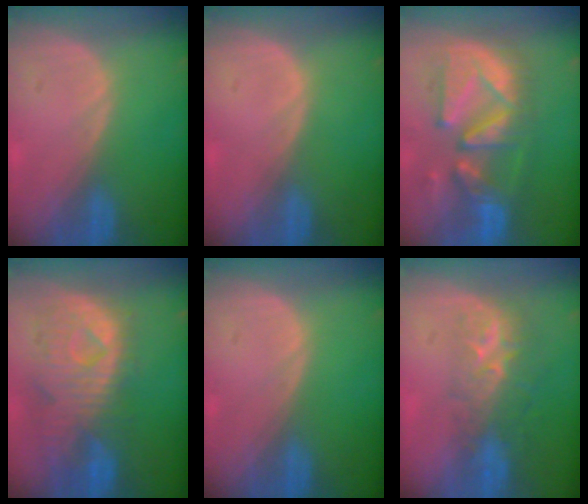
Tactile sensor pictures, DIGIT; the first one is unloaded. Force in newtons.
{"total": 0.0}
{"total": 11.5, "press": 10.8, "slide": 4.1}
{"total": 11.0, "press": 9.7, "slide": 5.2}
{"total": 0.0}
{"total": 8.8, "press": 7.2, "slide": 5.1}